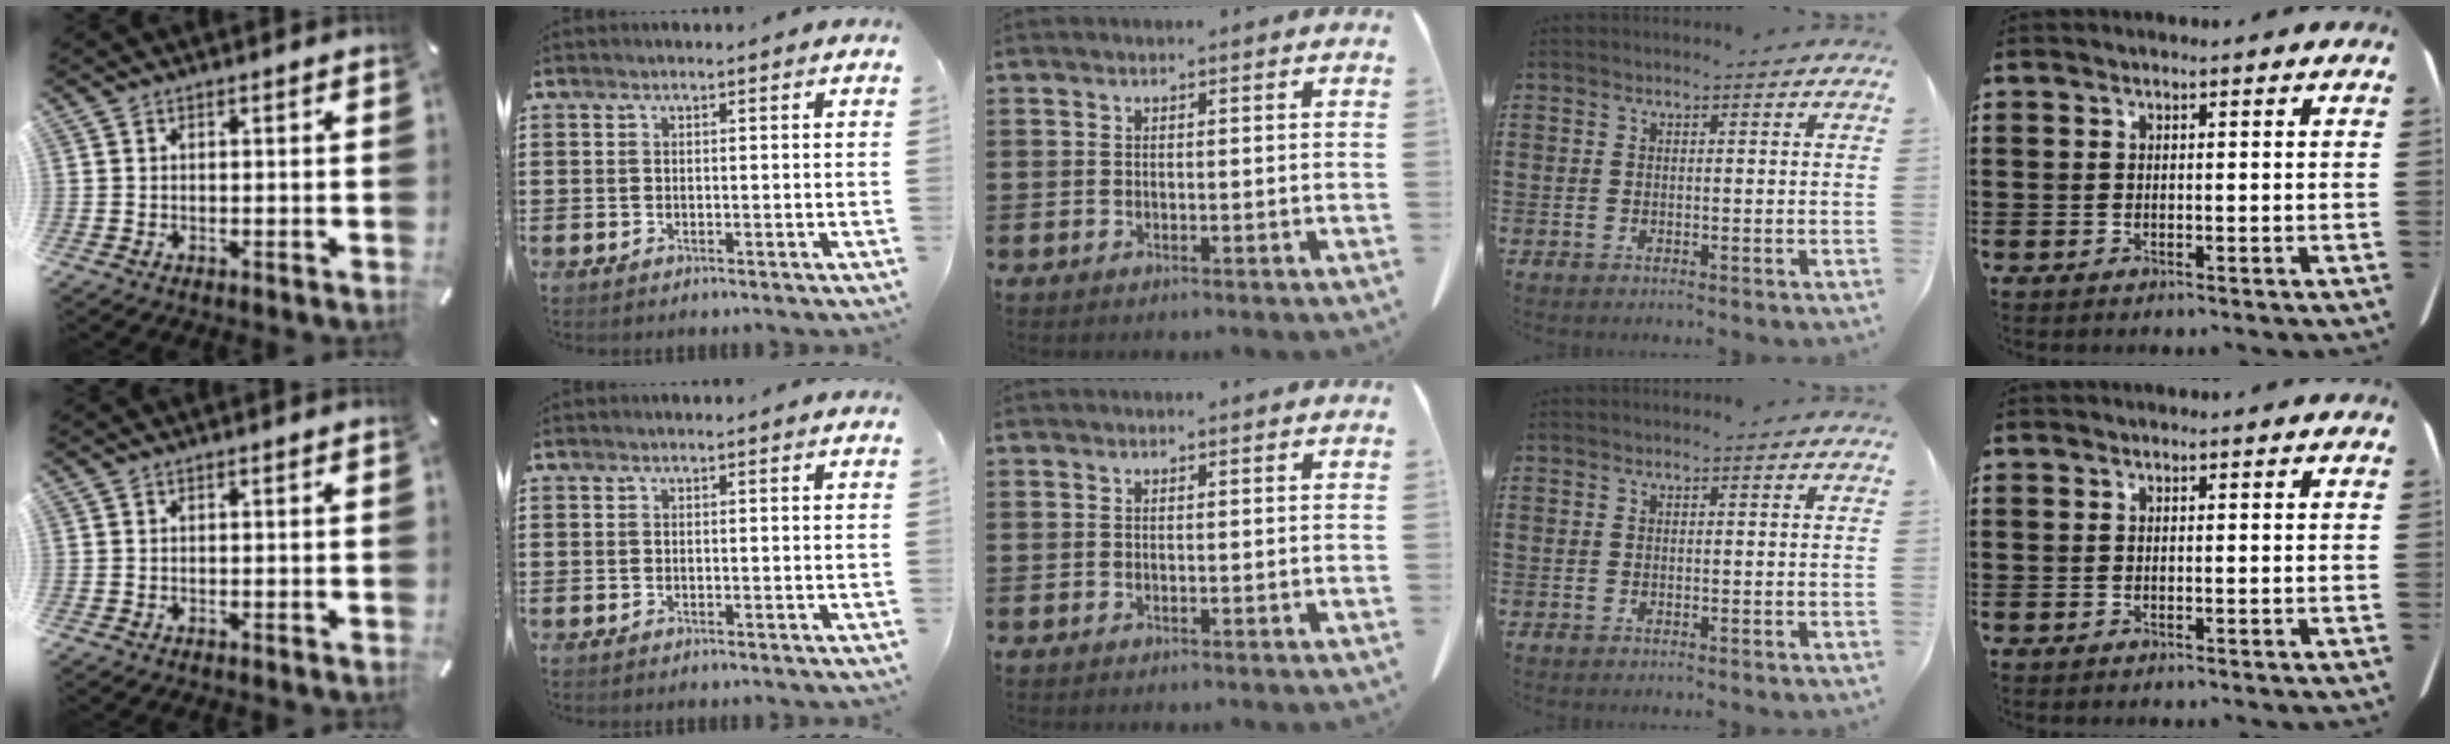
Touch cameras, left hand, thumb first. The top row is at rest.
{}